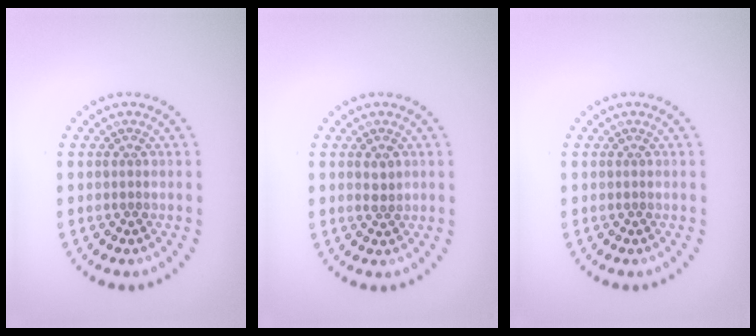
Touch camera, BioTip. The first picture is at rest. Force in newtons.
{"total": 1.2, "press": 1.1, "slide": 0.4}
{"total": 0.0}